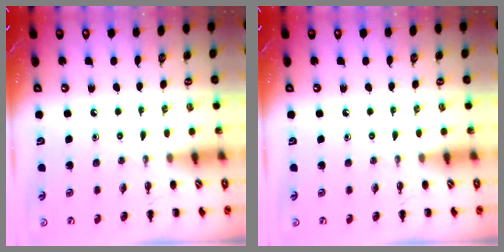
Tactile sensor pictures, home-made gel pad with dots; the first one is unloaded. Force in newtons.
{"total": 0.0}